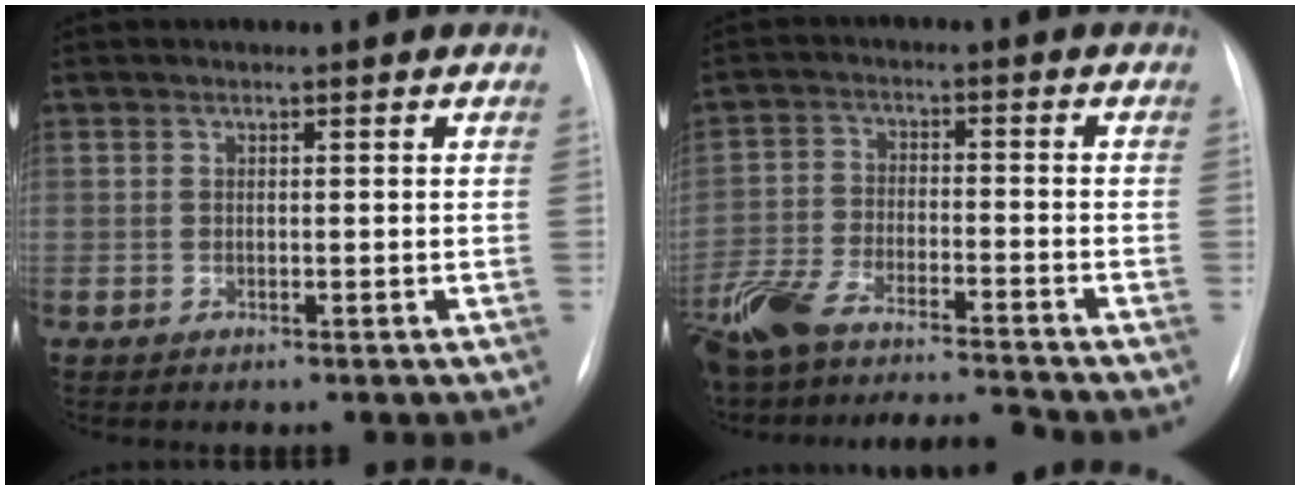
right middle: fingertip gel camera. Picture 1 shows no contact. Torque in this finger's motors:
{"motor_torque": [0.88, -0.79, 0.27, 0.10]}